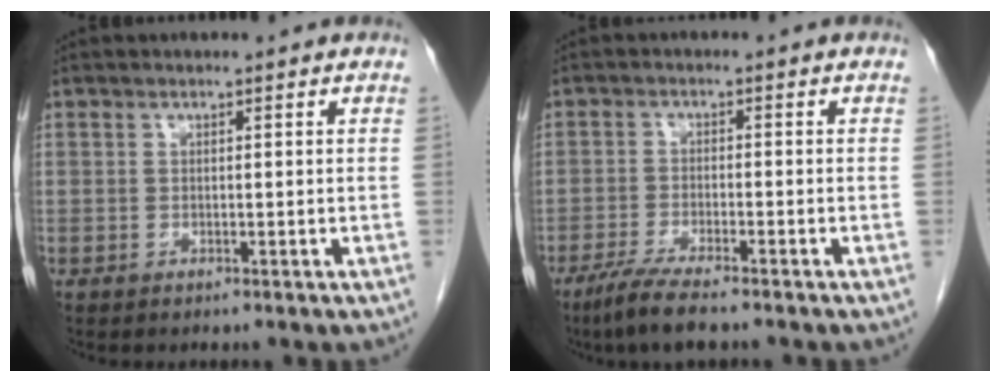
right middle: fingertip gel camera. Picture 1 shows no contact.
{"total": 6.0, "force": [-4.5, 0.3, 3.9], "torque": [-0.076, -0.017, -0.079]}